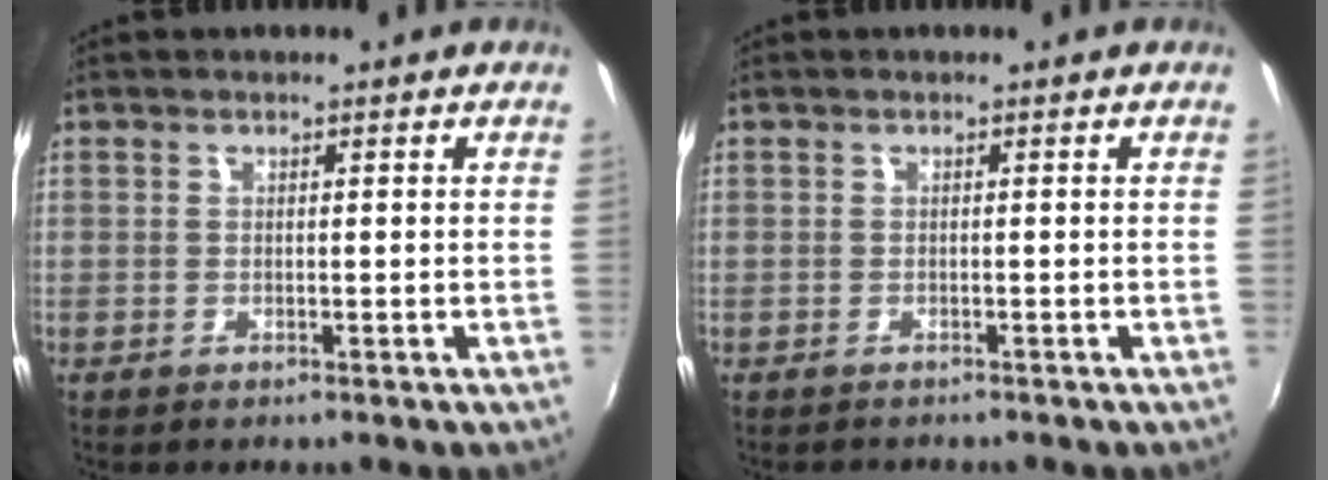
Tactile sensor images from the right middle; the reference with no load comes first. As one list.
[{"total": 0.9, "force": [-0.8, 0.5, -0.2], "torque": [0.000, 0.001, -0.014]}]